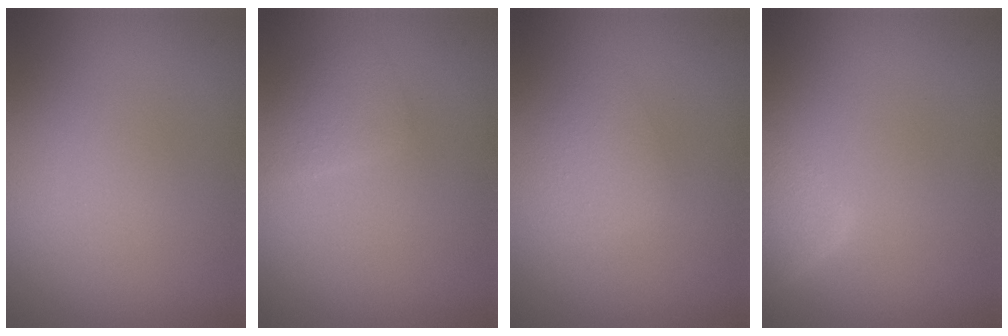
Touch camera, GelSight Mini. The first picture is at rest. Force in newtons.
{"total": 1.5, "press": 1.5, "slide": 0.1}
{"total": 1.4, "press": 1.4, "slide": 0.1}
{"total": 2.8, "press": 2.8, "slide": 0.1}